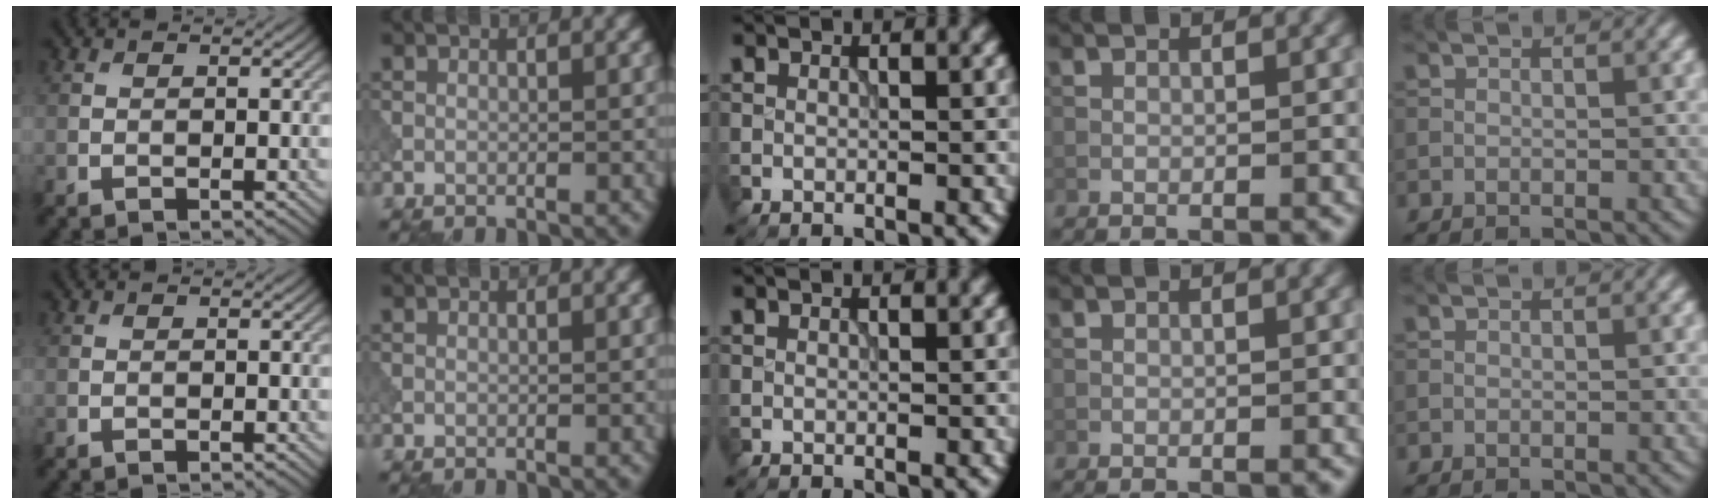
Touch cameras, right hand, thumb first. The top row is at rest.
{}